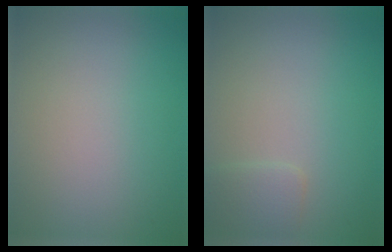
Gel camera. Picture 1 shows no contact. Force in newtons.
{"total": 1.5, "press": 1.5, "slide": 0.1}